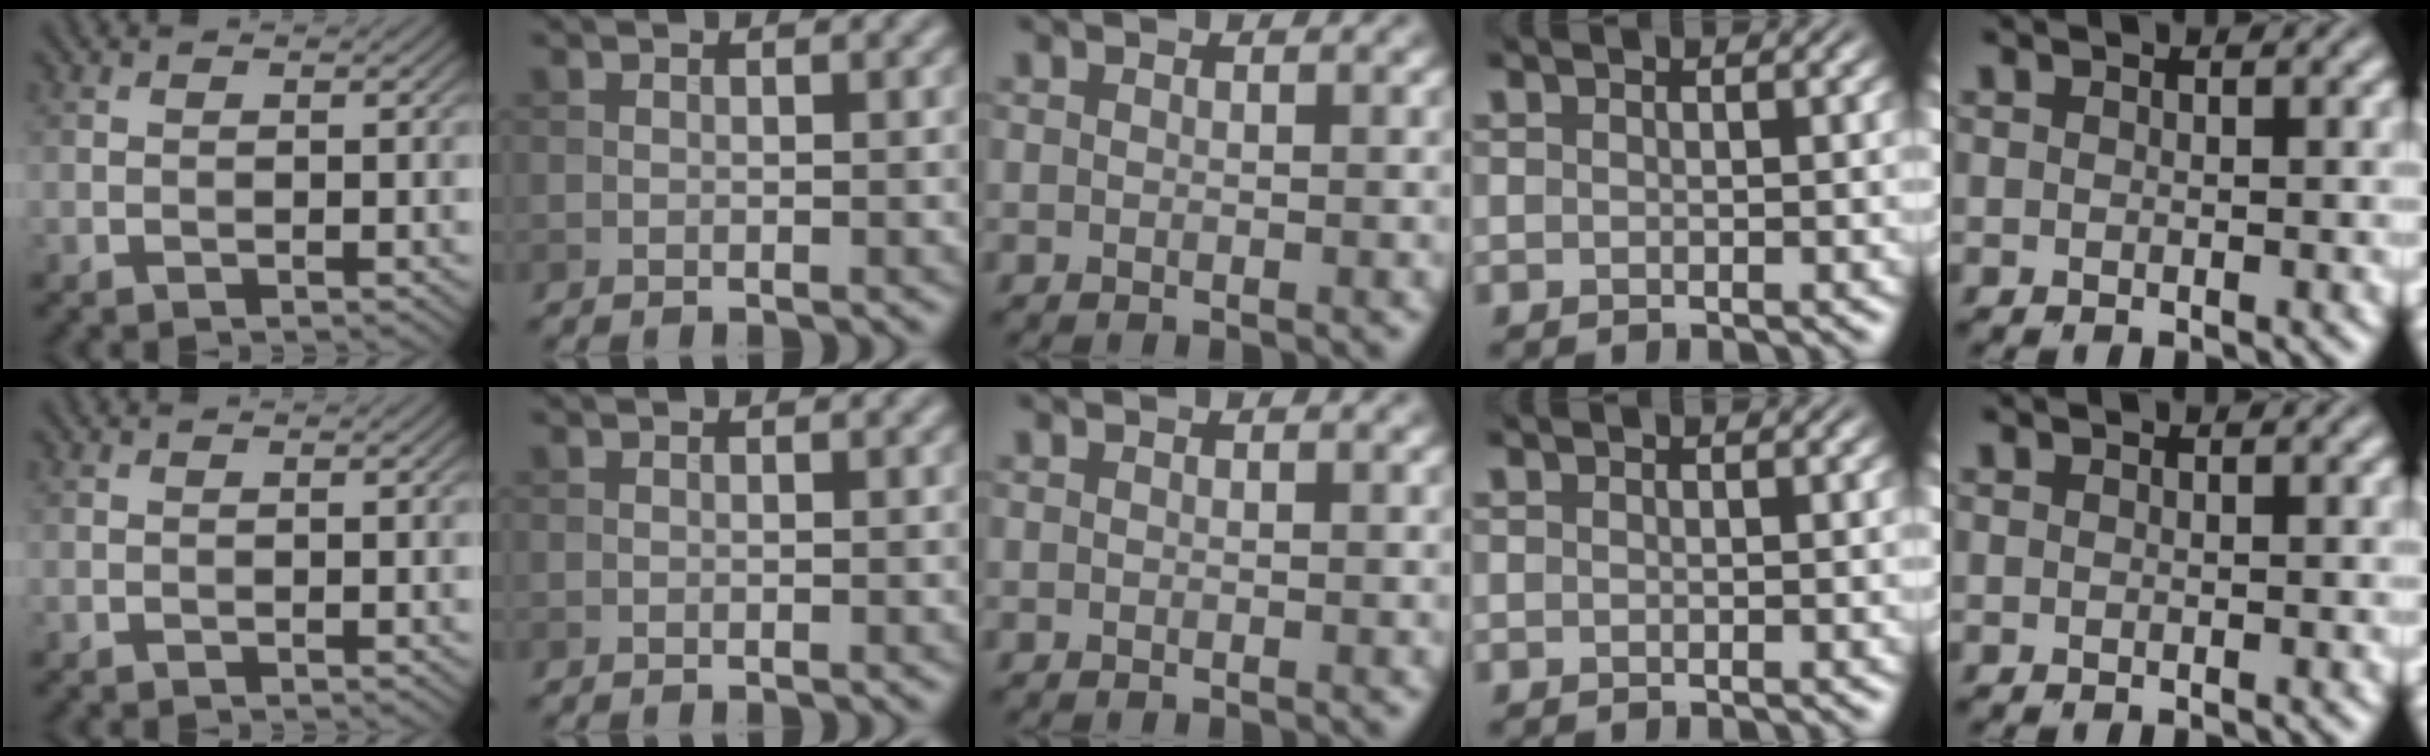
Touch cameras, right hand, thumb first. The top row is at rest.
{}